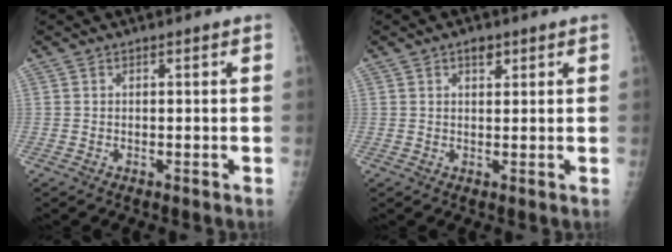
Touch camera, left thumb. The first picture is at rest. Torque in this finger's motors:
{"motor_torque": [0.03, 0.06, -0.12, -0.13, 0.01]}